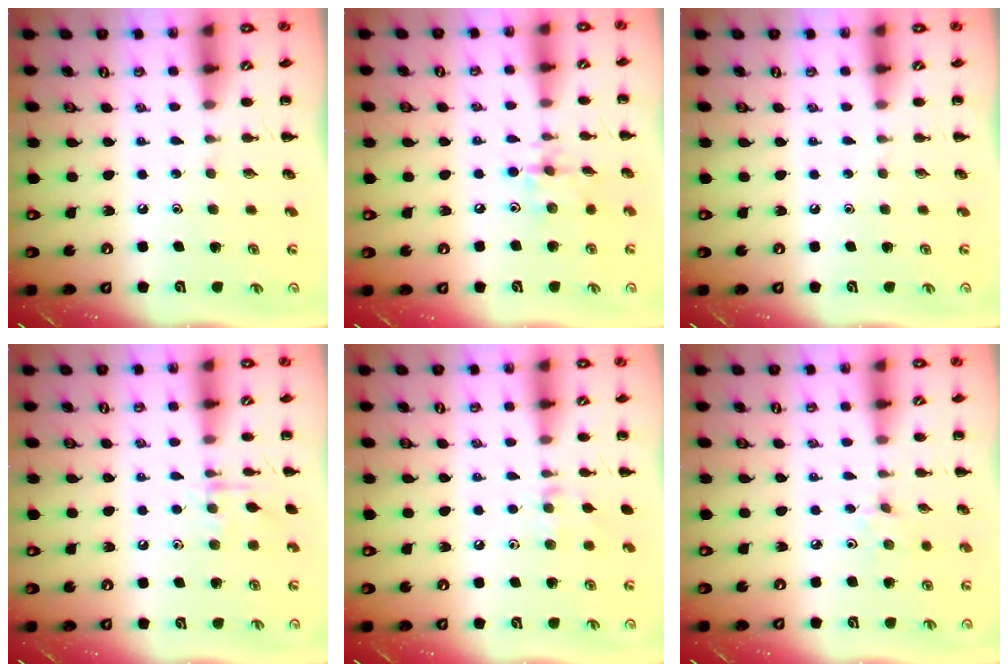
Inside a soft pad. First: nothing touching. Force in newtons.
{"total": 5.9, "press": 5.9, "slide": 0.6}
{"total": 0.0}
{"total": 7.4, "press": 7.3, "slide": 1.4}
{"total": 7.0, "press": 6.7, "slide": 1.8}
{"total": 2.4, "press": 2.3, "slide": 0.8}